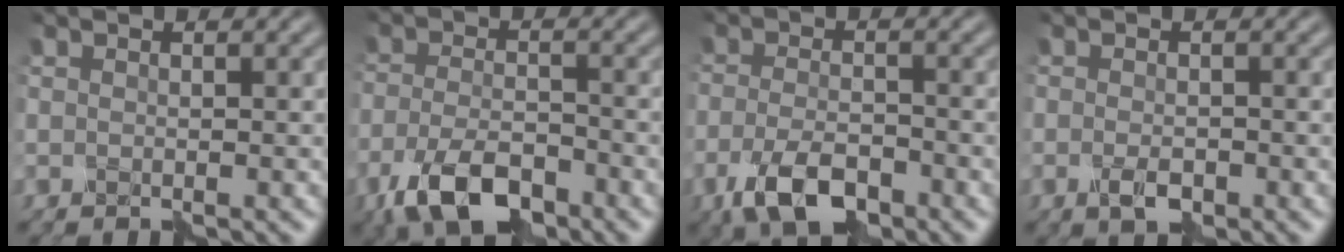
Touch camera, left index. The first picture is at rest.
{"total": 6.4, "force": [-4.0, 2.7, 4.1], "torque": [-0.086, -0.005, -0.084]}
{"total": 4.9, "force": [-2.8, 2.2, 3.4], "torque": [-0.075, -0.005, -0.060]}
{"total": 1.7, "force": [-0.7, 0.8, 1.3], "torque": [-0.027, -0.001, -0.015]}